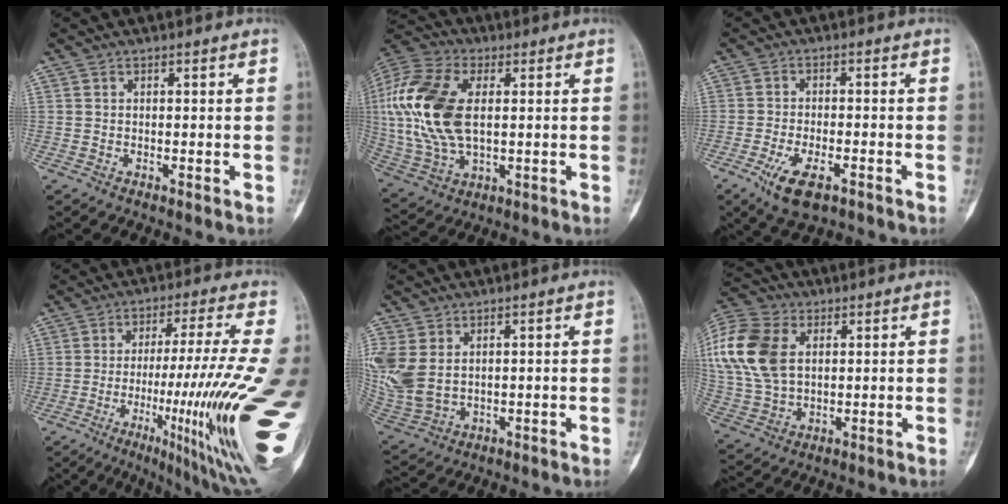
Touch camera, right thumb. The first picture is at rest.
{"total": 20.3, "force": [2.5, 11.5, 16.5], "torque": [-0.364, -0.001, 0.045]}
{"total": 7.5, "force": [-3.9, 2.9, 5.7], "torque": [-0.112, 0.005, -0.063]}
{"total": 21.8, "force": [-3.8, 1.8, 21.4], "torque": [-0.287, -0.010, -0.044]}
{"total": 11.1, "force": [2.4, 7.7, 7.7], "torque": [-0.195, -0.006, 0.065]}
{"total": 19.2, "force": [4.9, 12.9, 13.3], "torque": [-0.302, 0.004, 0.093]}